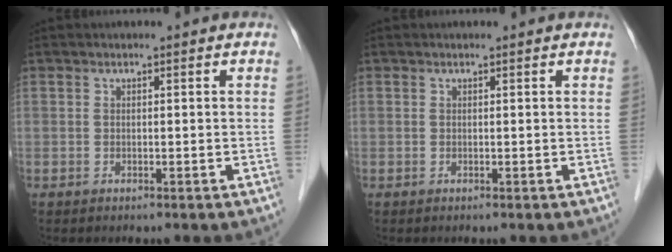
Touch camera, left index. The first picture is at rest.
{"total": 0.6, "force": [0.6, 0.1, 0.1], "torque": [-0.004, 0.004, 0.006]}